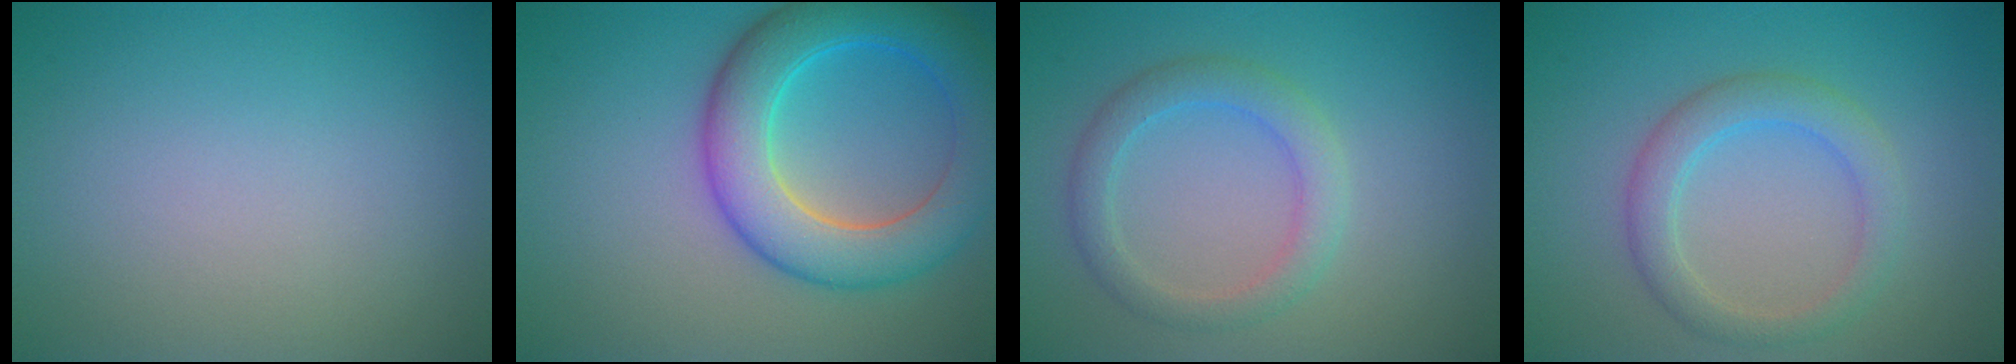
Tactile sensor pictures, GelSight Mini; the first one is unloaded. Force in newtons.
{"total": 8.1, "press": 8.1, "slide": 0.4}
{"total": 3.0, "press": 3.0, "slide": 0.1}
{"total": 3.2, "press": 3.2, "slide": 0.0}